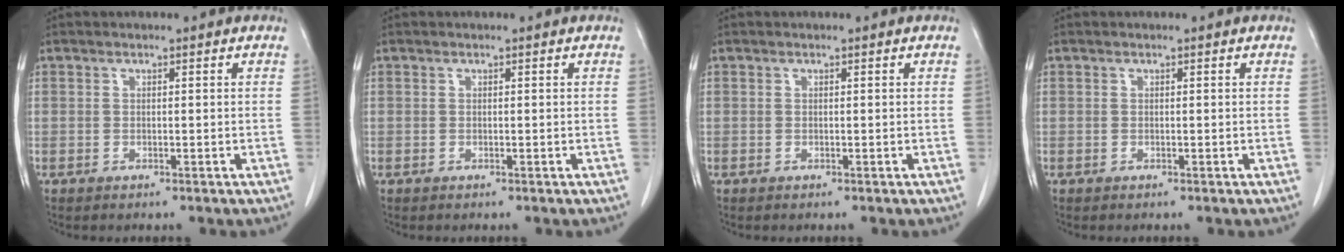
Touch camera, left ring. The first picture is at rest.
{"total": 0.0}
{"total": 0.0}
{"total": 0.0}